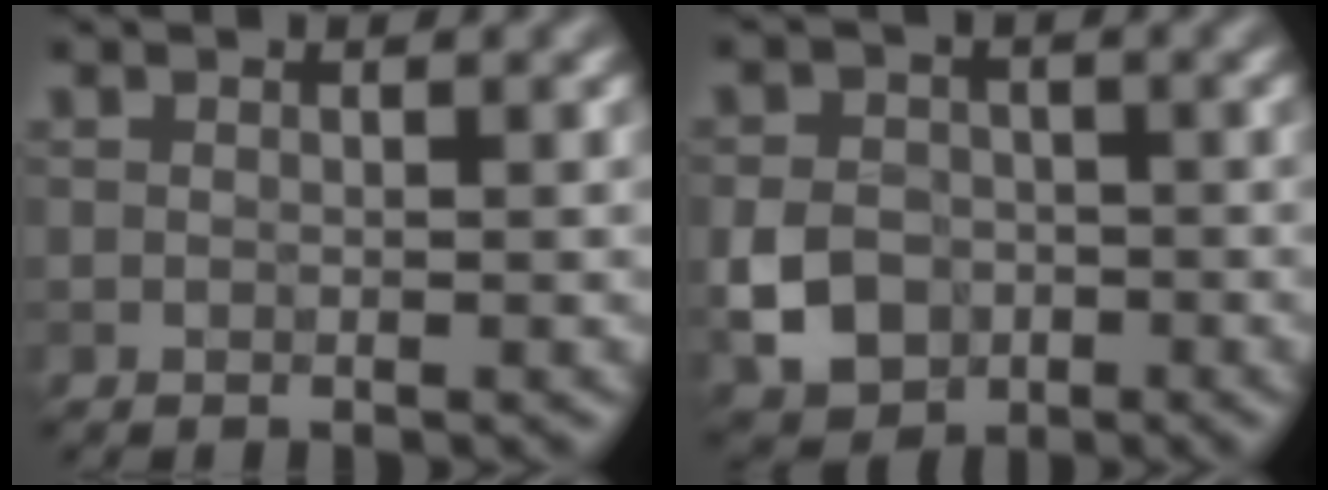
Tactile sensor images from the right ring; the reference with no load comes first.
{"total": 4.6, "force": [-1.4, 3.8, 2.2], "torque": [-0.043, -0.002, -0.033]}